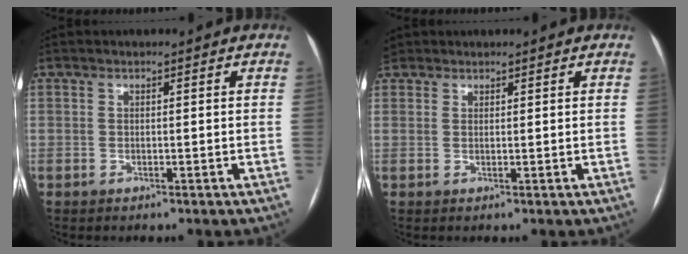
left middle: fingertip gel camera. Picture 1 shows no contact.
{"total": 2.1, "force": [1.5, 1.5, 0.3], "torque": [-0.007, 0.009, 0.027]}